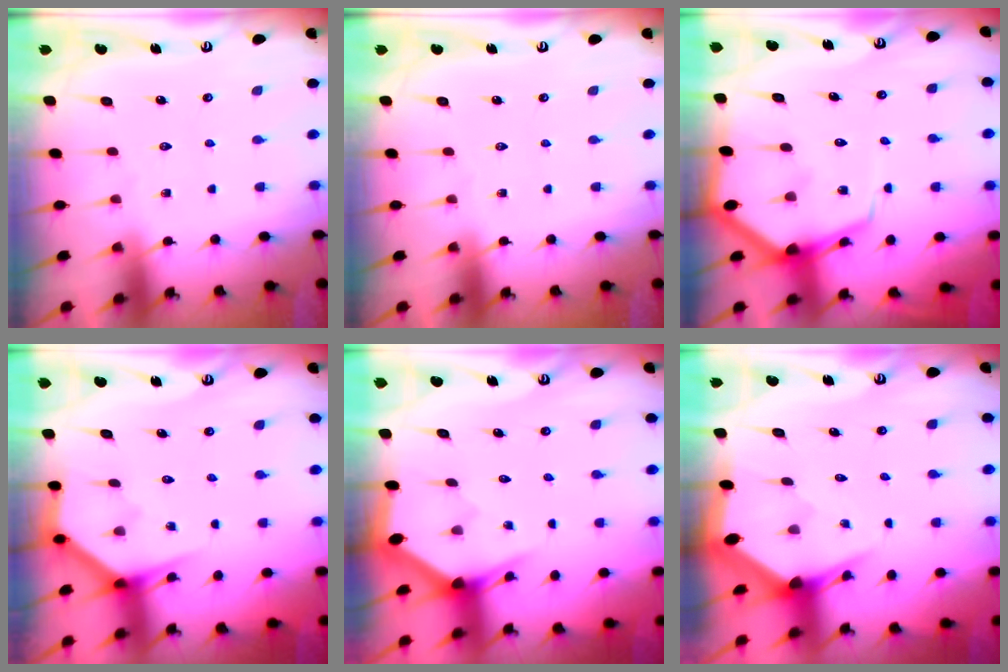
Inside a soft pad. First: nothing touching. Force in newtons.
{"total": 0.0}
{"total": 8.1, "press": 8.1, "slide": 0.9}
{"total": 3.6, "press": 3.6, "slide": 0.2}
{"total": 3.0, "press": 3.0, "slide": 0.1}
{"total": 3.4, "press": 3.4, "slide": 0.2}